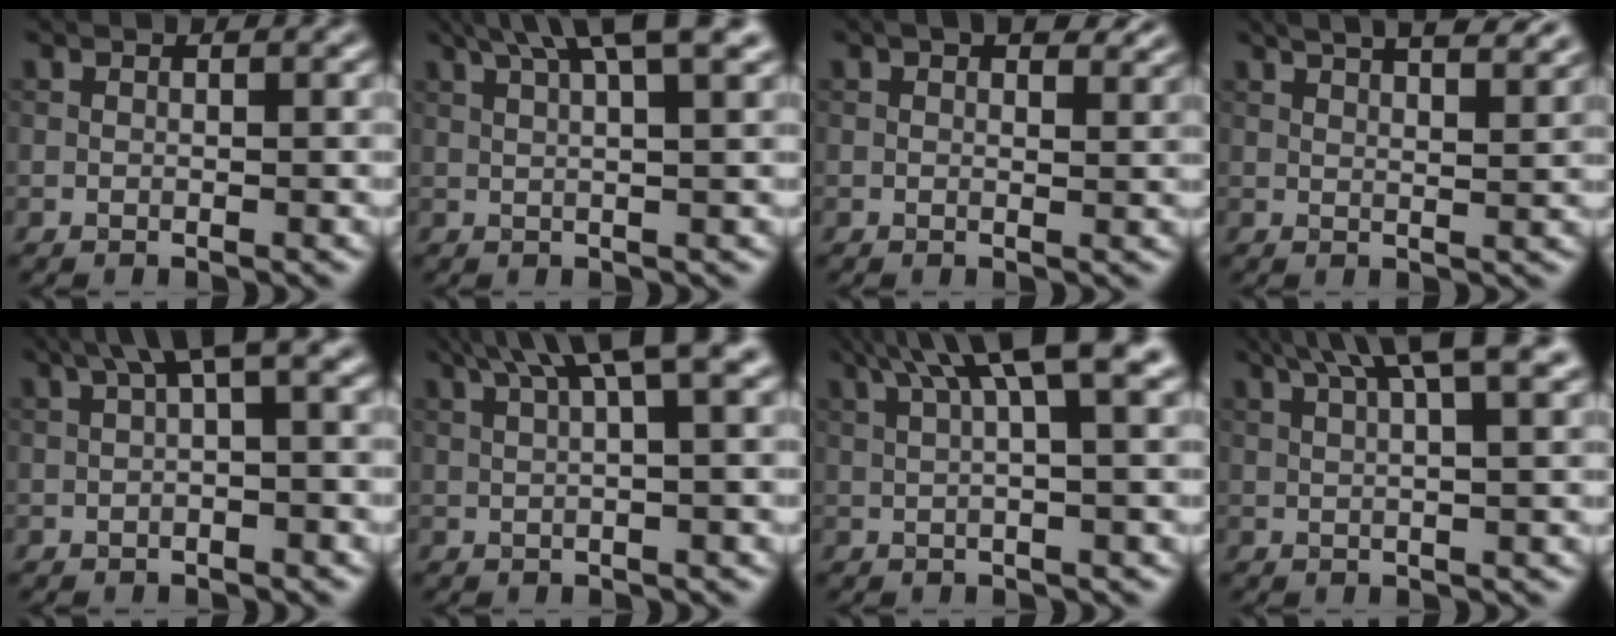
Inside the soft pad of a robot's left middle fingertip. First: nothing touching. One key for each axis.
{"total": 6.9, "fx": 4.1, "fy": 1.5, "fz": 5.4, "tx": -0.066, "ty": 0.025, "tz": 0.040}
{"total": 3.3, "fx": 2.2, "fy": 1.4, "fz": 2.1, "tx": -0.031, "ty": 0.000, "tz": 0.025}
{"total": 8.4, "fx": 5.9, "fy": 3.1, "fz": 5.2, "tx": -0.036, "ty": 0.040, "tz": 0.047}
{"total": 4.2, "fx": 1.4, "fy": 0.8, "fz": 3.9, "tx": -0.055, "ty": 0.017, "tz": 0.018}
{"total": 5.7, "fx": 3.0, "fy": 0.9, "fz": 4.7, "tx": -0.068, "ty": 0.020, "tz": 0.049}
{"total": 6.6, "fx": 3.1, "fy": 1.2, "fz": 5.8, "tx": -0.078, "ty": 0.019, "tz": 0.048}
{"total": 6.8, "fx": 4.0, "fy": 1.3, "fz": 5.4, "tx": -0.065, "ty": 0.024, "tz": 0.044}